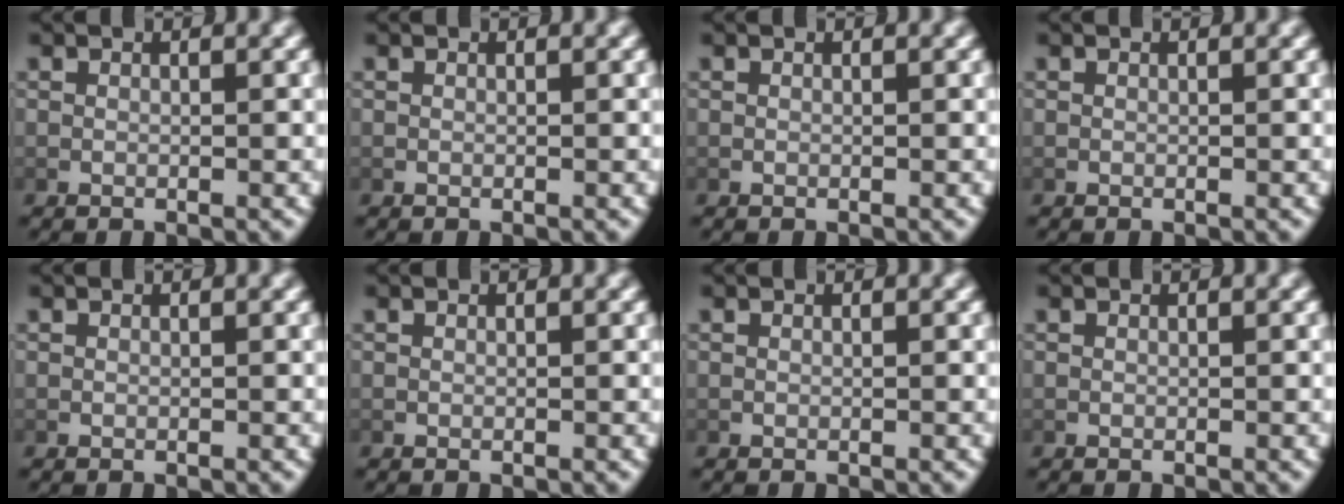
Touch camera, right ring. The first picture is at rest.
{"total": 0.0}
{"total": 0.0}
{"total": 0.0}
{"total": 0.0}
{"total": 0.0}
{"total": 0.0}
{"total": 0.0}